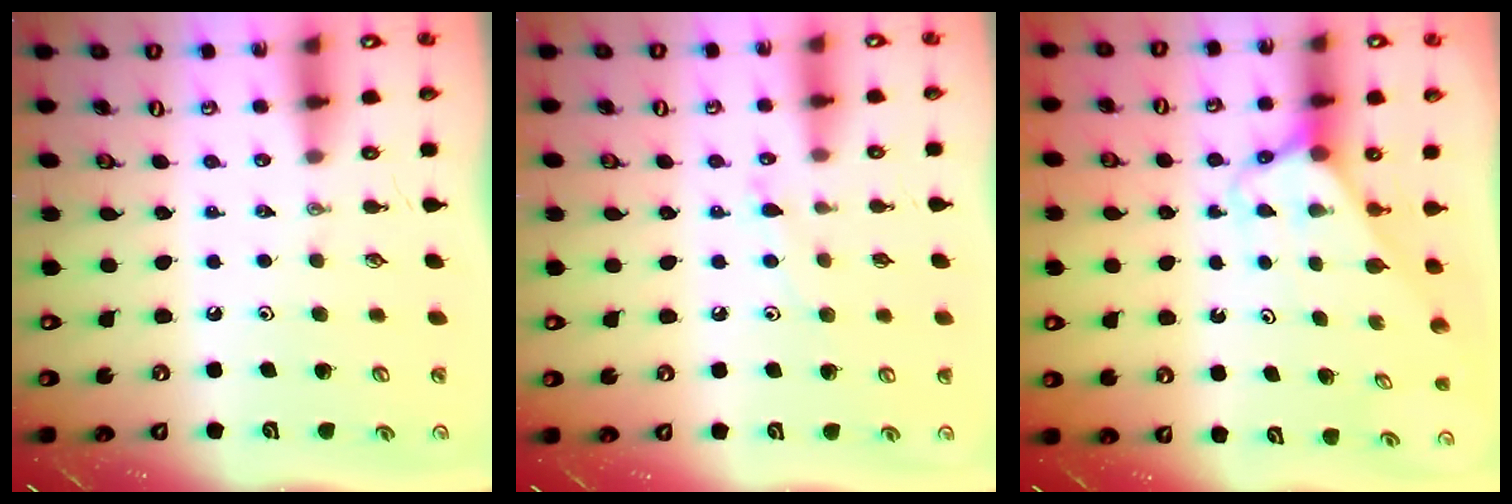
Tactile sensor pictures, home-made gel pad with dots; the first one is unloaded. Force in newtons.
{"total": 6.7, "press": 6.6, "slide": 0.7}
{"total": 2.9, "press": 2.9, "slide": 0.2}